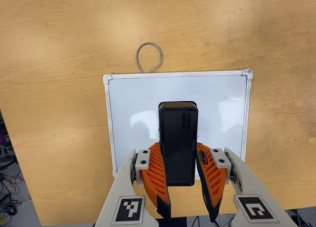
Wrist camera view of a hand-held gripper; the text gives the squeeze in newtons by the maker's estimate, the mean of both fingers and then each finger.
{"total": 8.0, "left": 6.1, "right": 9.9}